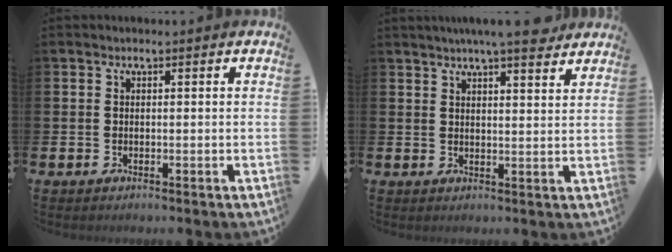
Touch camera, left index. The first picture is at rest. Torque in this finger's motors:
{"motor_torque": [0.23, -1.14, 1.05, 0.21]}